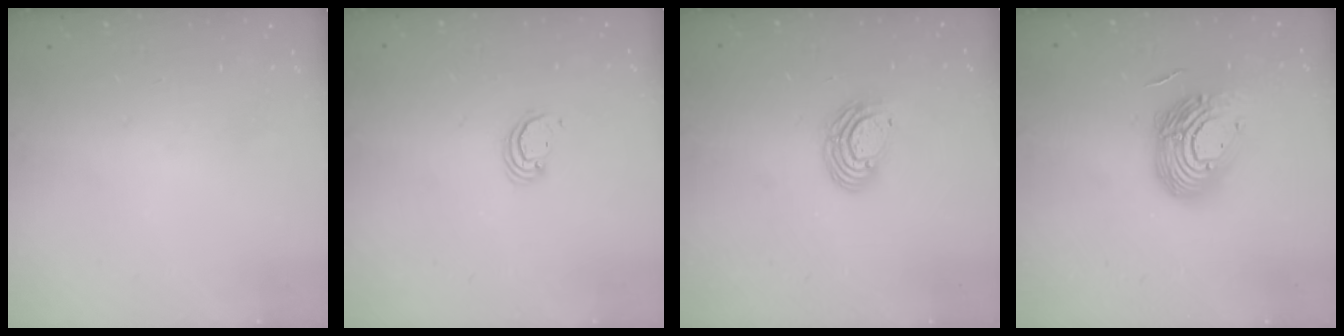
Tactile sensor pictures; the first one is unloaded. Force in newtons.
{"total": 2.6, "press": 2.6, "slide": 0.2}
{"total": 7.9, "press": 7.8, "slide": 1.2}
{"total": 17.3, "press": 17.2, "slide": 1.2}